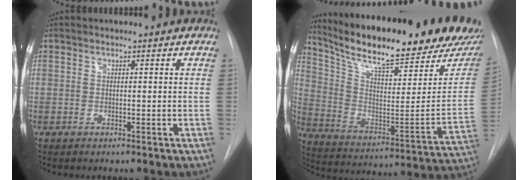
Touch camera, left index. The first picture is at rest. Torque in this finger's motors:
{"motor_torque": [0.38, -0.92, 0.64, 0.18]}